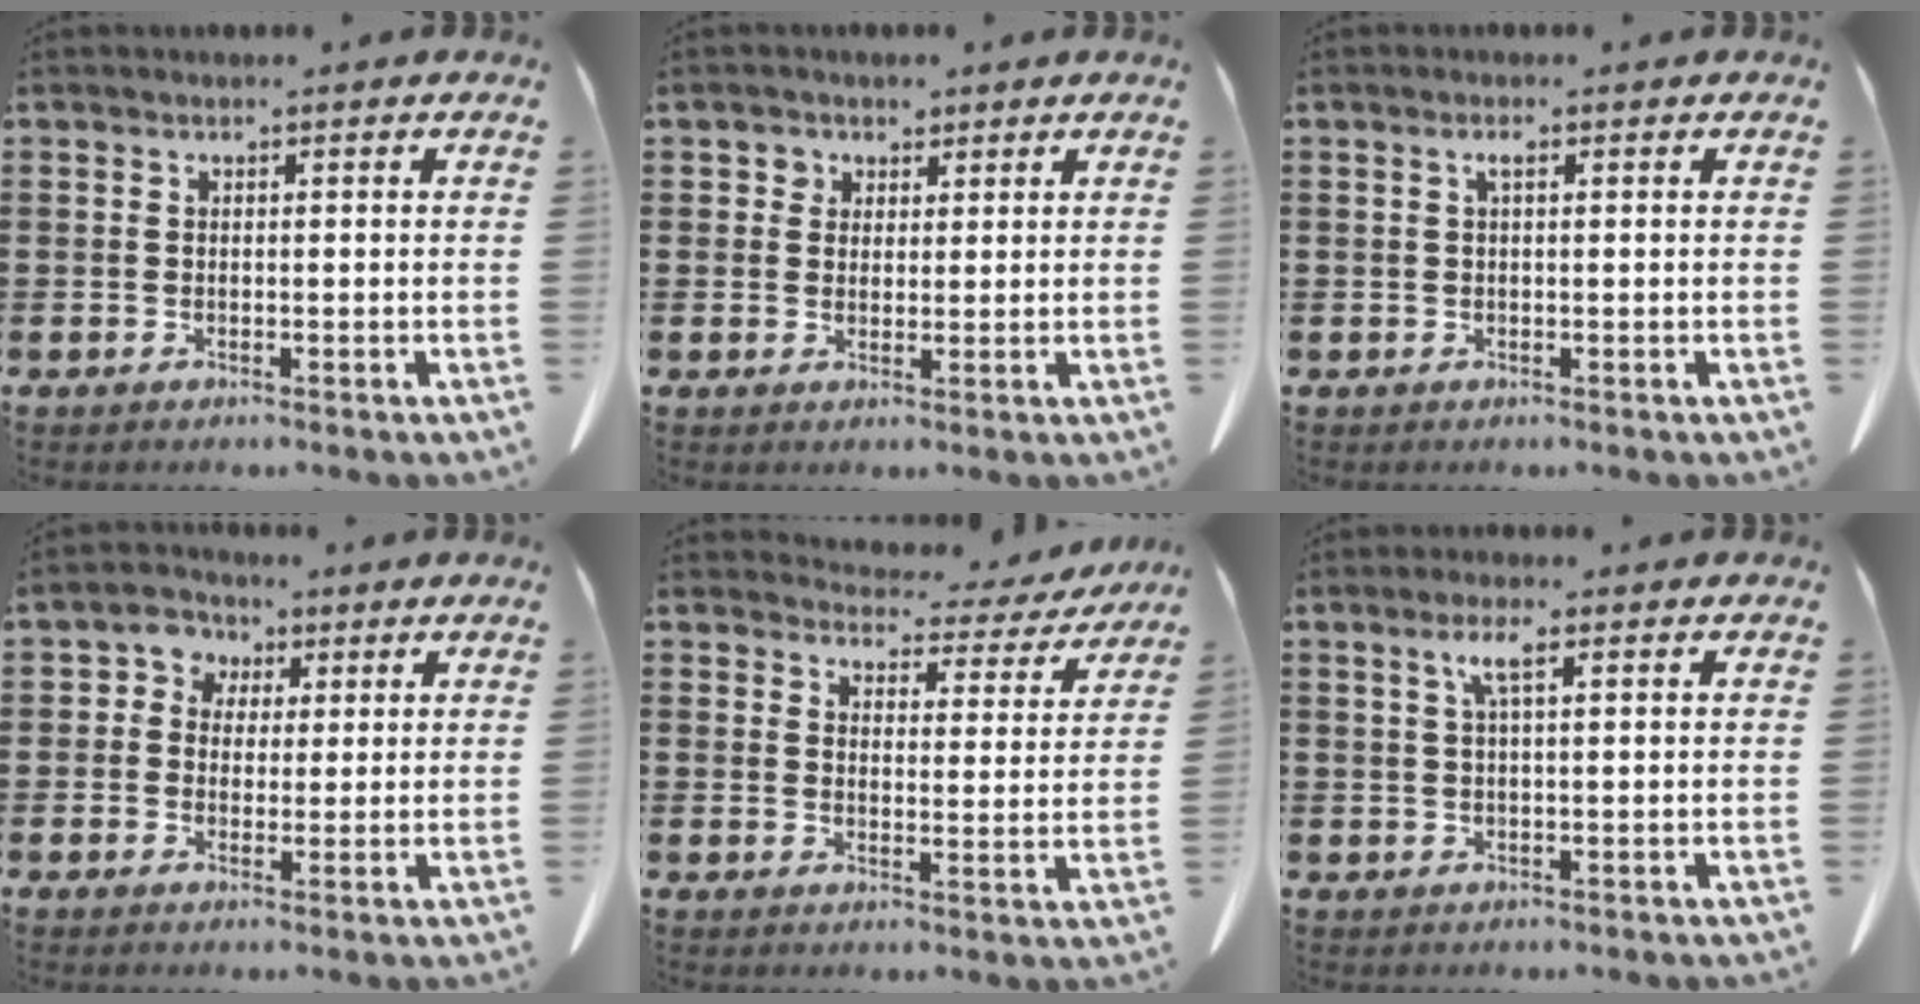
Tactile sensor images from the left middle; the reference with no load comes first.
{"total": 2.6, "force": [1.6, 2.0, 0.3], "torque": [-0.009, 0.008, 0.027]}
{"total": 1.2, "force": [0.4, 0.3, 1.1], "torque": [-0.023, 0.003, 0.005]}
{"total": 3.6, "force": [1.0, 3.4, 0.7], "torque": [-0.033, 0.012, 0.013]}
{"total": 4.6, "force": [4.5, 0.8, 0.7], "torque": [-0.028, -0.026, 0.076]}
{"total": 3.3, "force": [1.3, 0.5, 2.9], "torque": [-0.062, 0.007, 0.020]}